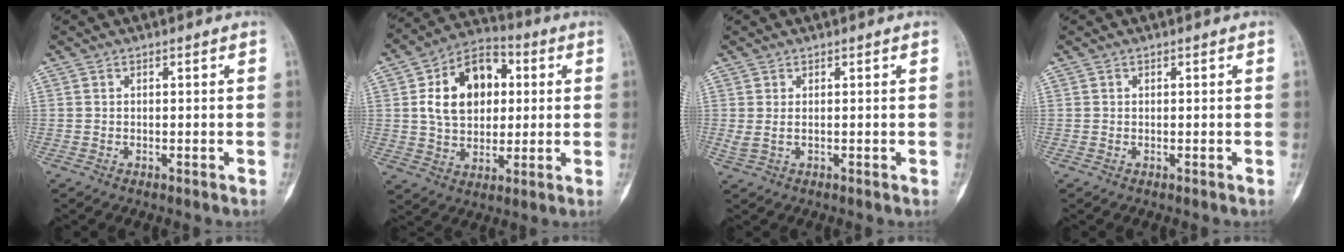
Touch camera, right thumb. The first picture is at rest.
{"total": 15.7, "force": [3.2, 11.0, 10.8], "torque": [-0.144, 0.011, 0.049]}
{"total": 1.5, "force": [0.3, 0.6, 1.3], "torque": [-0.035, 0.004, 0.013]}
{"total": 0.0}